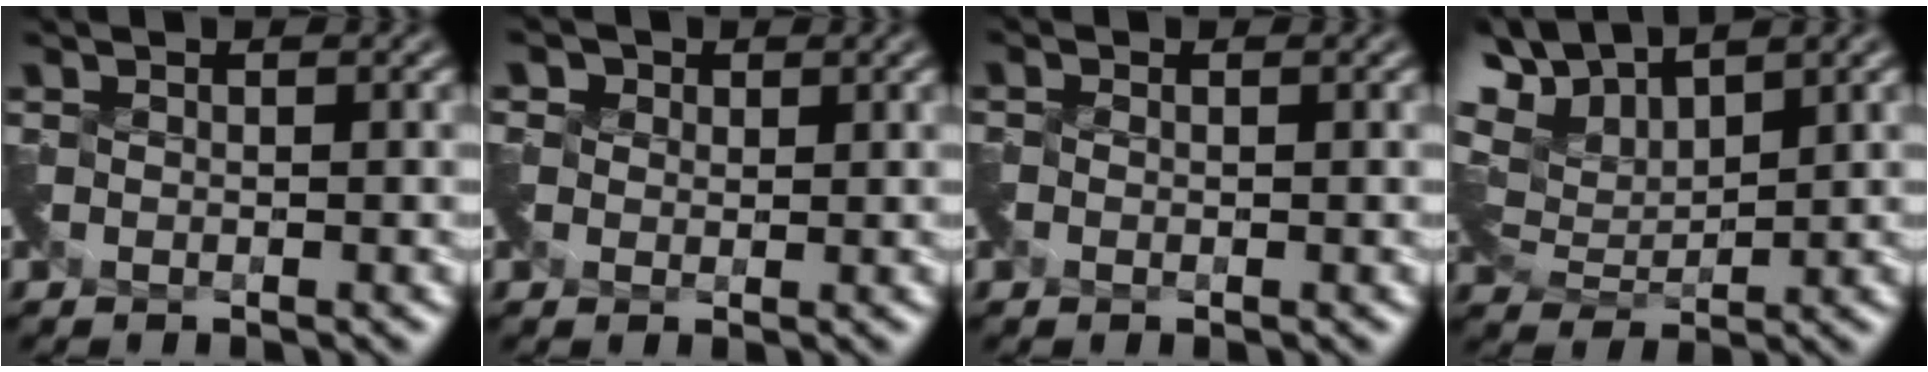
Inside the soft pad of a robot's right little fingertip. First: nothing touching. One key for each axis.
{"total": 1.4, "fx": 0.3, "fy": 1.1, "fz": -0.7, "tx": 0.013, "ty": 0.005, "tz": 0.007}
{"total": 0.0}
{"total": 6.1, "fx": 5.3, "fy": 1.6, "fz": 2.6, "tx": -0.068, "ty": 0.015, "tz": 0.093}